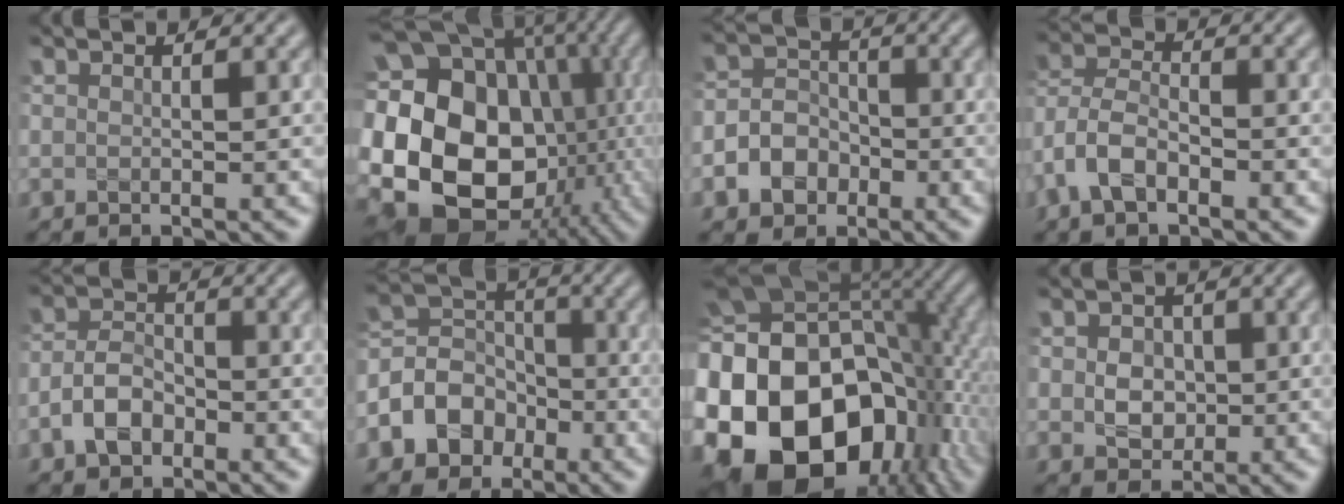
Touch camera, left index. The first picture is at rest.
{"total": 23.3, "force": [-0.9, 18.0, 14.8], "torque": [-0.281, 0.019, -0.030]}
{"total": 4.1, "force": [-1.6, 3.3, 1.7], "torque": [-0.018, 0.002, -0.038]}
{"total": 4.3, "force": [-2.2, 2.2, 2.9], "torque": [-0.062, 0.006, -0.055]}
{"total": 3.6, "force": [-1.8, 2.3, 2.0], "torque": [-0.037, 0.007, -0.043]}
{"total": 6.5, "force": [-2.9, 5.2, 2.5], "torque": [-0.036, 0.007, -0.077]}
{"total": 21.2, "force": [-5.4, 14.6, 14.4], "torque": [-0.284, -0.039, -0.077]}
{"total": 3.1, "force": [0.1, 2.6, 1.8], "torque": [-0.031, -0.003, -0.001]}